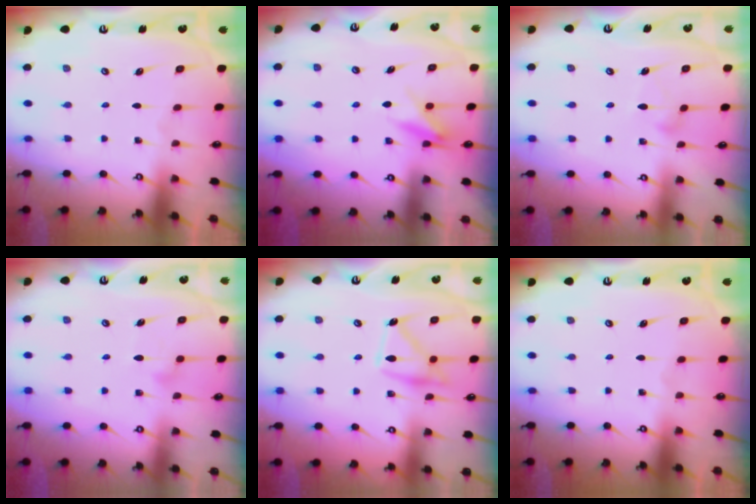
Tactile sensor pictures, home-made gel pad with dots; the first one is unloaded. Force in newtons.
{"total": 8.4, "press": 8.3, "slide": 1.5}
{"total": 9.4, "press": 9.4, "slide": 0.4}
{"total": 9.8, "press": 9.8, "slide": 0.6}
{"total": 14.6, "press": 14.6, "slide": 0.8}
{"total": 0.0}